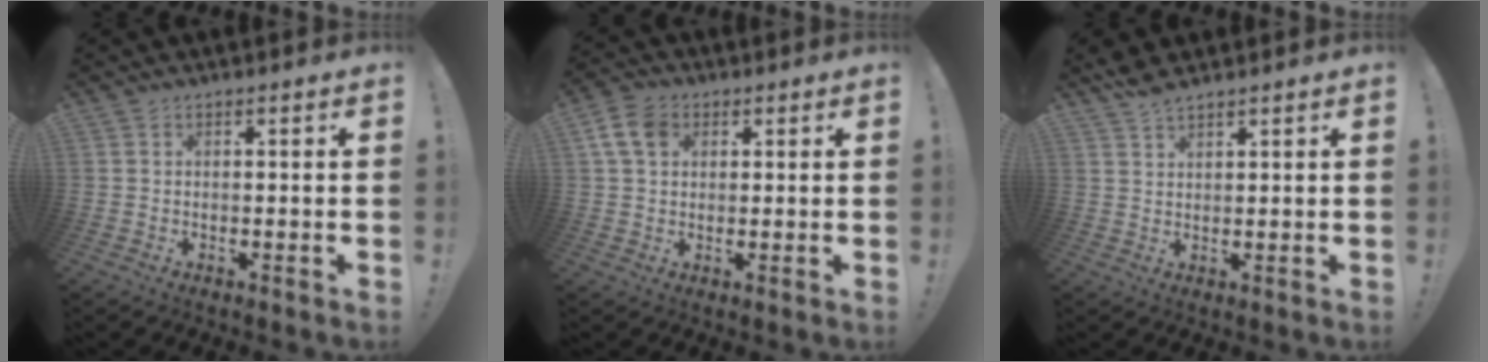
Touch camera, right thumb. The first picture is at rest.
{"total": 8.3, "force": [3.0, 5.9, 5.0], "torque": [-0.092, 0.003, 0.061]}
{"total": 3.6, "force": [3.2, 0.8, 1.6], "torque": [-0.033, -0.017, 0.059]}